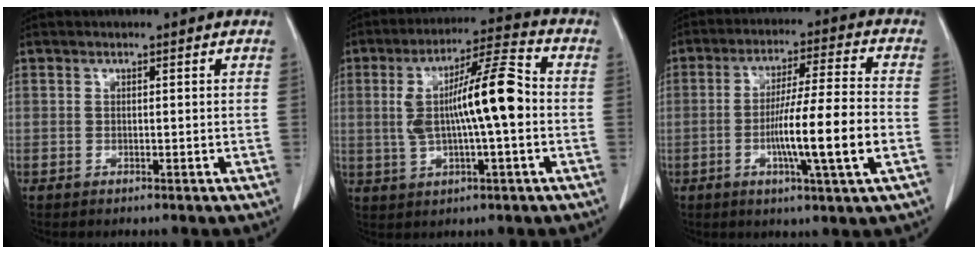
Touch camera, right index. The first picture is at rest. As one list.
[{"total": 12.3, "force": [0.0, 1.5, 12.2], "torque": [-0.220, 0.022, -0.002]}, {"total": 12.5, "force": [-3.2, -0.4, 12.1], "torque": [-0.210, -0.004, -0.059]}]